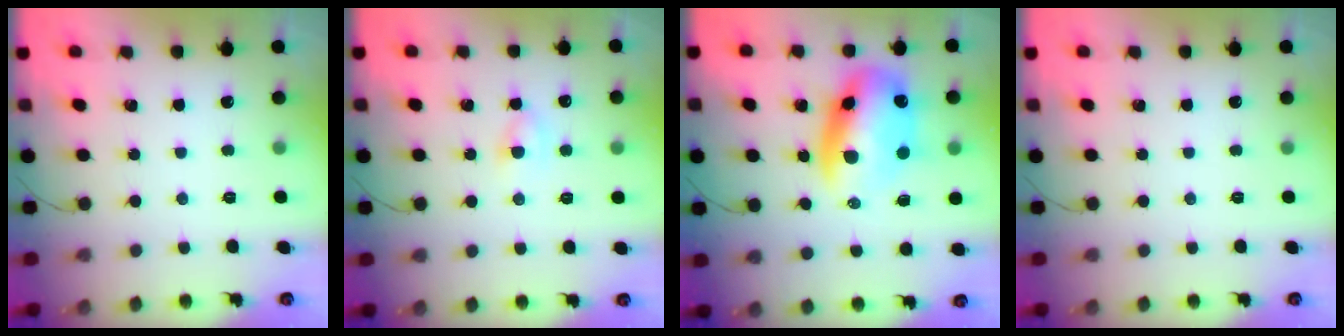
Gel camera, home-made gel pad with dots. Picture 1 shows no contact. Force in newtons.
{"total": 2.9, "press": 2.8, "slide": 0.9}
{"total": 14.1, "press": 13.7, "slide": 3.4}
{"total": 0.0}